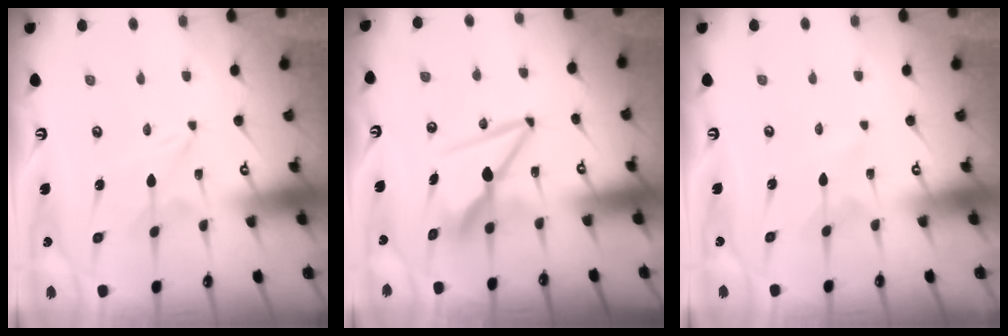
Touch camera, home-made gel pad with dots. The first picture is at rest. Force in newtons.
{"total": 8.5, "press": 8.5, "slide": 0.6}
{"total": 1.7, "press": 1.7, "slide": 0.1}